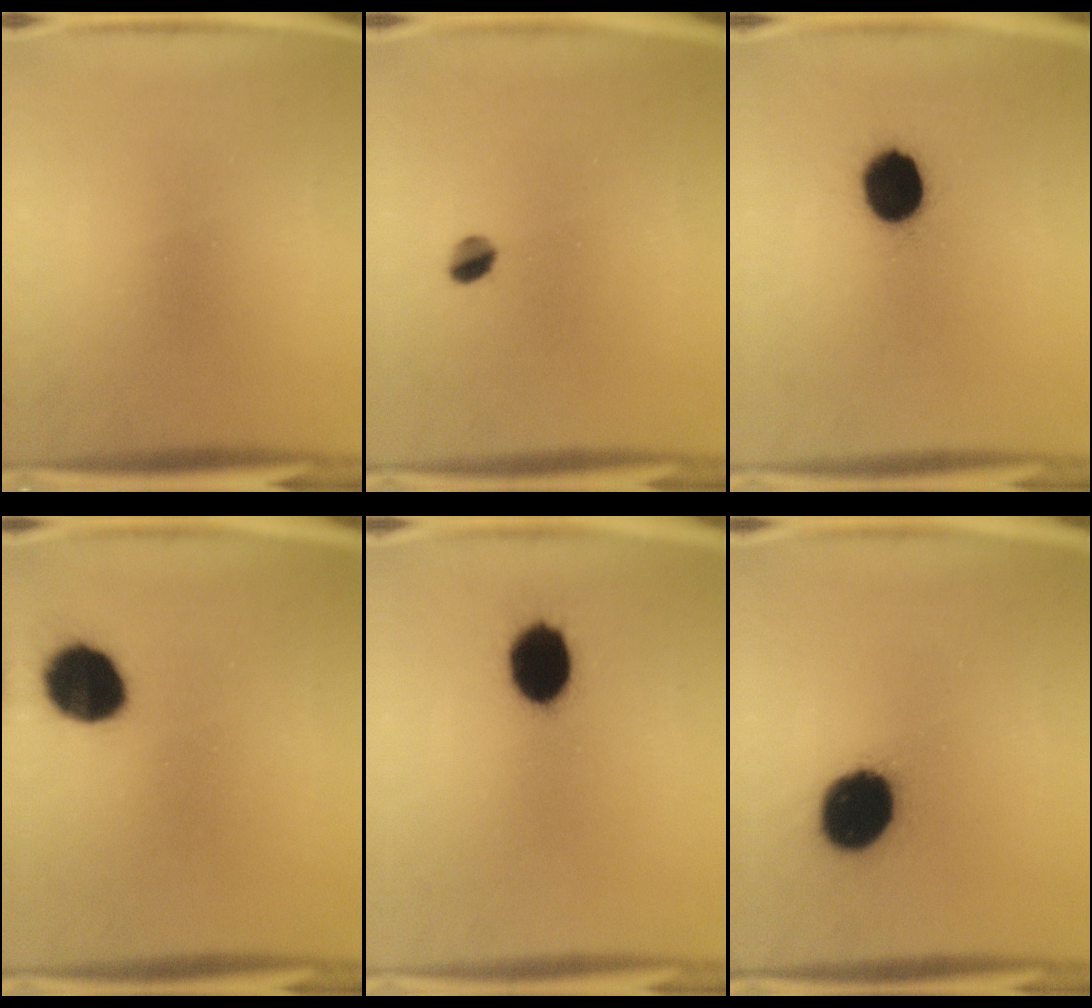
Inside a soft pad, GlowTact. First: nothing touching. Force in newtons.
{"total": 3.0}
{"total": 12.4}
{"total": 11.9}
{"total": 12.2}
{"total": 16.8}